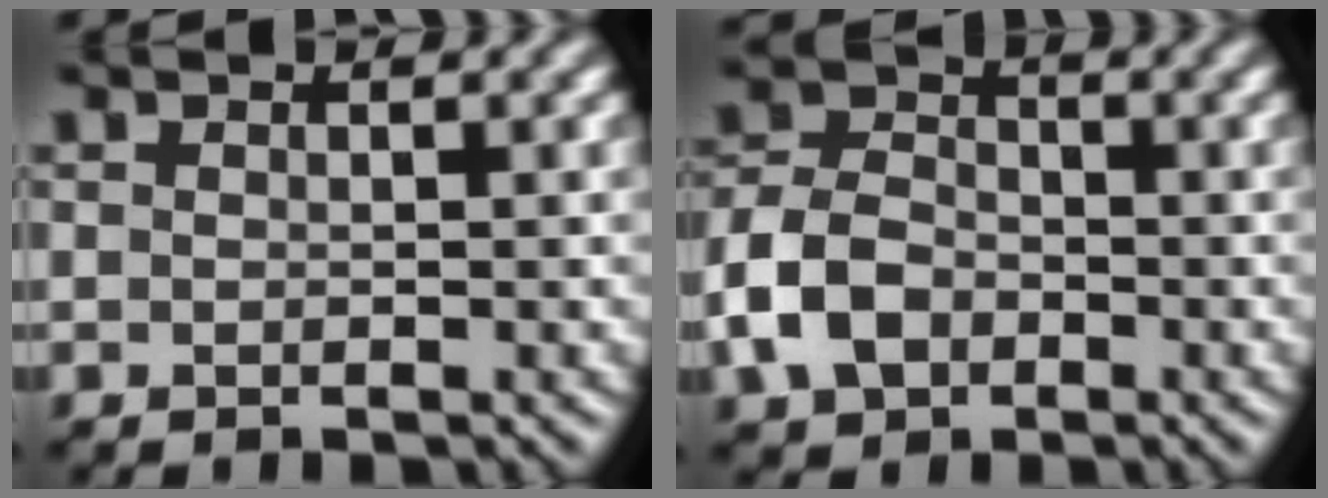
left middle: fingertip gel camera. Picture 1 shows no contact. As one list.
[{"total": 5.6, "force": [-2.8, 3.9, 3.0], "torque": [-0.067, 0.002, -0.066]}]